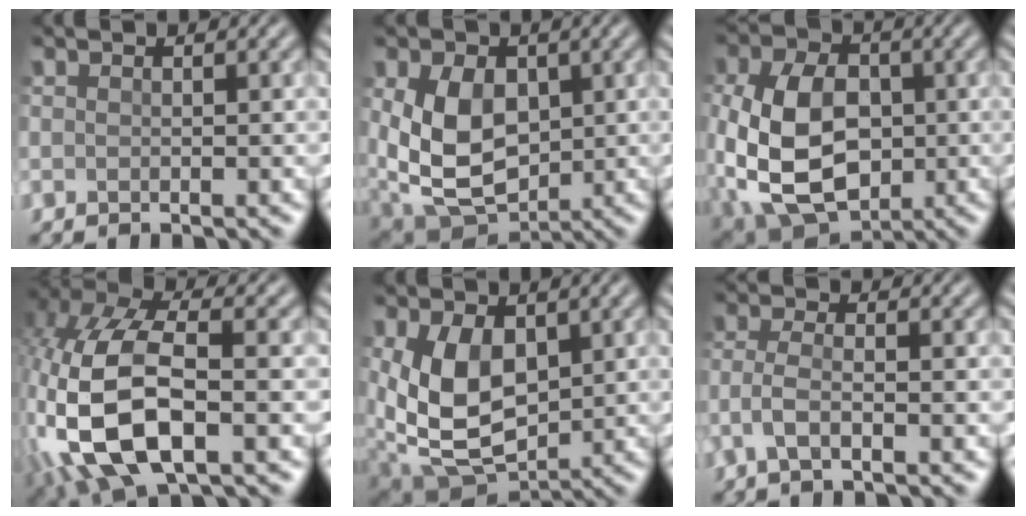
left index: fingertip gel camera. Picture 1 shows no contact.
{"total": 9.1, "force": [0.7, 6.4, 6.4], "torque": [-0.144, -0.008, 0.019]}
{"total": 11.7, "force": [-1.0, 8.0, 8.5], "torque": [-0.190, -0.011, -0.015]}
{"total": 11.5, "force": [-2.7, 5.8, 9.5], "torque": [-0.225, -0.001, -0.053]}
{"total": 7.9, "force": [1.3, 5.1, 5.9], "torque": [-0.132, -0.008, 0.030]}
{"total": 2.4, "force": [-1.0, 0.6, 2.0], "torque": [-0.049, 0.008, -0.029]}